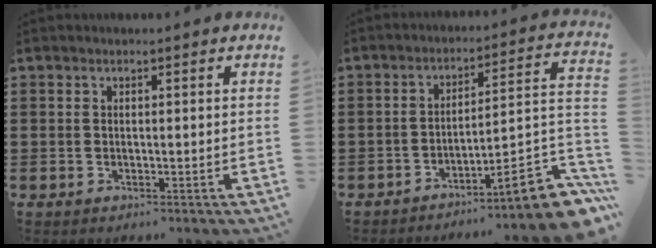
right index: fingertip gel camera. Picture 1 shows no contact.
{"total": 9.7, "force": [-6.8, 1.6, 6.8], "torque": [-0.085, 0.003, -0.129]}